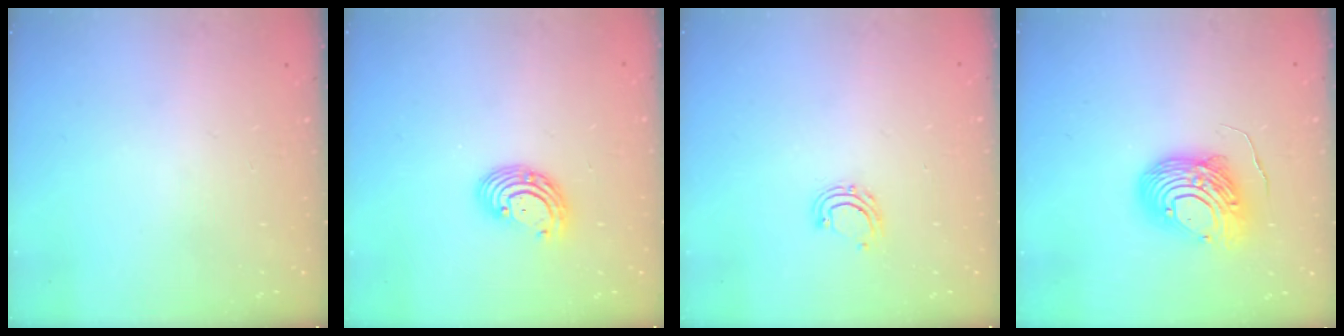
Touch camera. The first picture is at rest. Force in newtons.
{"total": 6.2, "press": 6.1, "slide": 0.9}
{"total": 6.0, "press": 5.8, "slide": 1.3}
{"total": 12.7, "press": 12.6, "slide": 1.6}